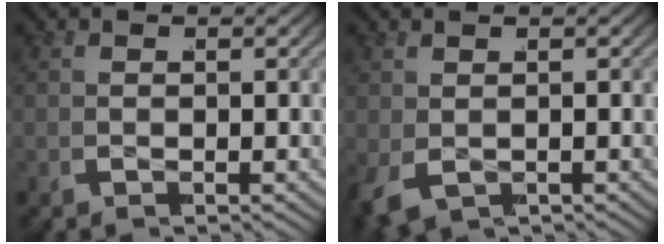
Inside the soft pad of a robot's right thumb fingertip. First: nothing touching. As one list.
[{"total": 1.7, "force": [-0.7, 1.4, 0.6], "torque": [-0.022, -0.008, -0.004]}]